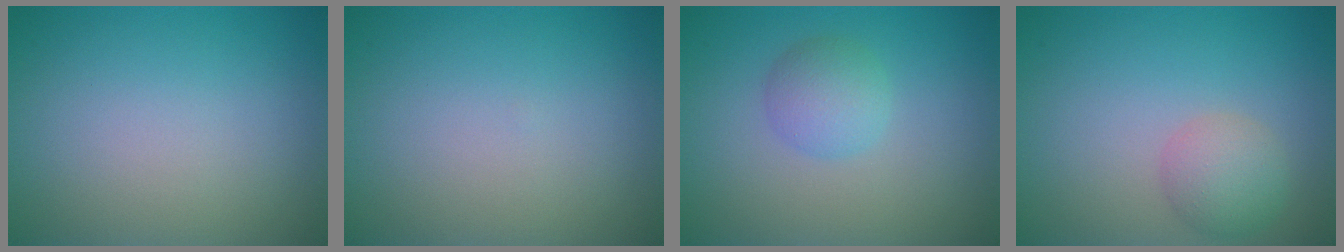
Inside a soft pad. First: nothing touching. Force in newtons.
{"total": 0.0}
{"total": 2.5, "press": 2.5, "slide": 0.1}
{"total": 2.7, "press": 2.7, "slide": 0.1}